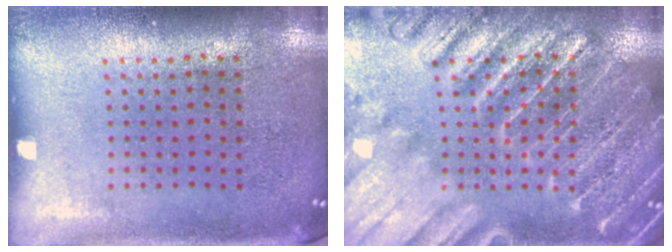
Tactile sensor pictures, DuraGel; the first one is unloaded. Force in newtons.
{"total": 3.6, "press": 3.6, "slide": 0.4}